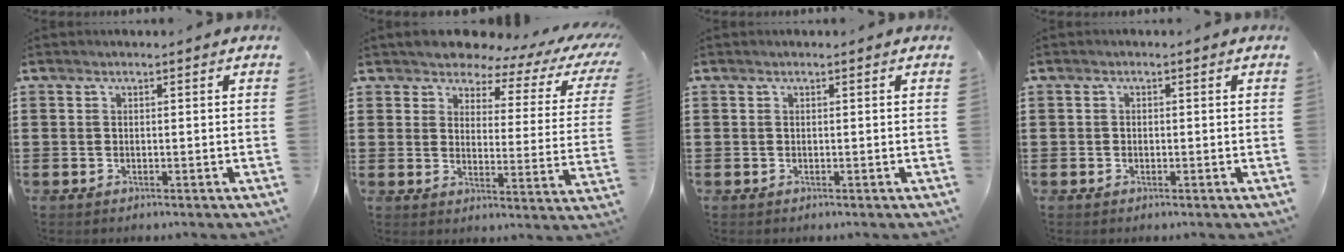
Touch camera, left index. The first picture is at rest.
{"total": 4.2, "force": [3.7, 1.7, 1.2], "torque": [-0.043, -0.024, 0.057]}
{"total": 0.0}
{"total": 0.6, "force": [-0.1, 0.6, 0.1], "torque": [-0.004, 0.004, -0.003]}